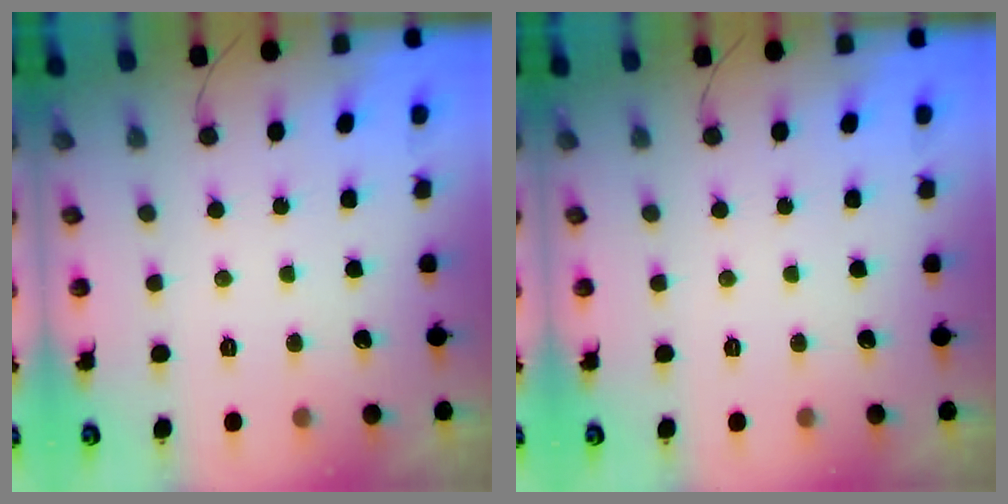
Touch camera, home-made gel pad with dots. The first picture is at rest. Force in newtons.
{"total": 0.0}